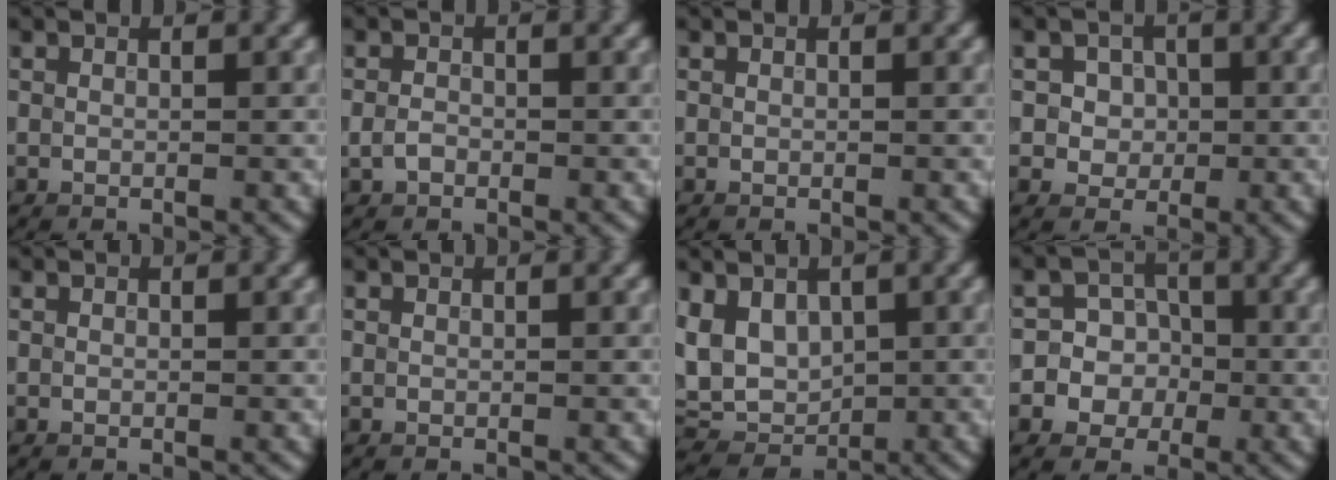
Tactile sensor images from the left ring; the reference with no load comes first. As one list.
[{"total": 1.3, "force": [-0.5, 0.9, 0.7], "torque": [-0.015, 0.001, -0.016]}, {"total": 0.0}, {"total": 3.3, "force": [0.6, 2.8, 1.5], "torque": [-0.020, 0.004, 0.004]}, {"total": 0.0}, {"total": 0.0}, {"total": 5.3, "force": [1.1, 4.0, 3.4], "torque": [-0.075, -0.005, 0.016]}, {"total": 6.3, "force": [-1.6, 6.0, 1.0], "torque": [0.000, 0.019, -0.059]}]